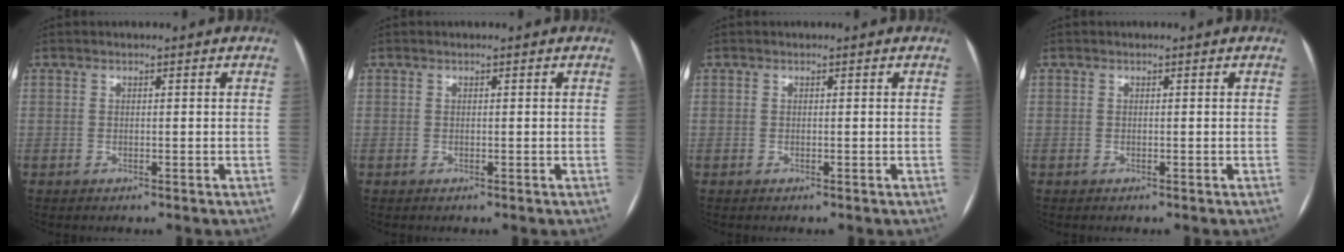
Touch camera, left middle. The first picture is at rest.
{"total": 0.0}
{"total": 0.0}
{"total": 0.0}